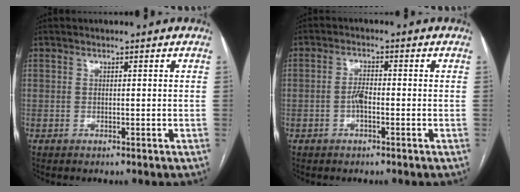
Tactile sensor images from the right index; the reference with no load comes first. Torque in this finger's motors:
{"motor_torque": [0.55, -0.10, 0.28, 0.07]}